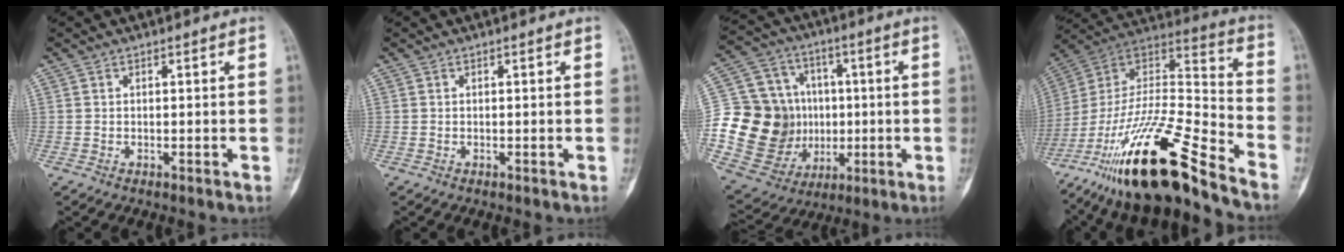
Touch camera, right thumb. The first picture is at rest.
{"total": 0.0}
{"total": 21.1, "force": [-0.6, 18.5, 10.1], "torque": [-0.150, 0.034, 0.012]}
{"total": 27.6, "force": [-18.8, 5.9, 19.3], "torque": [-0.359, 0.060, -0.331]}